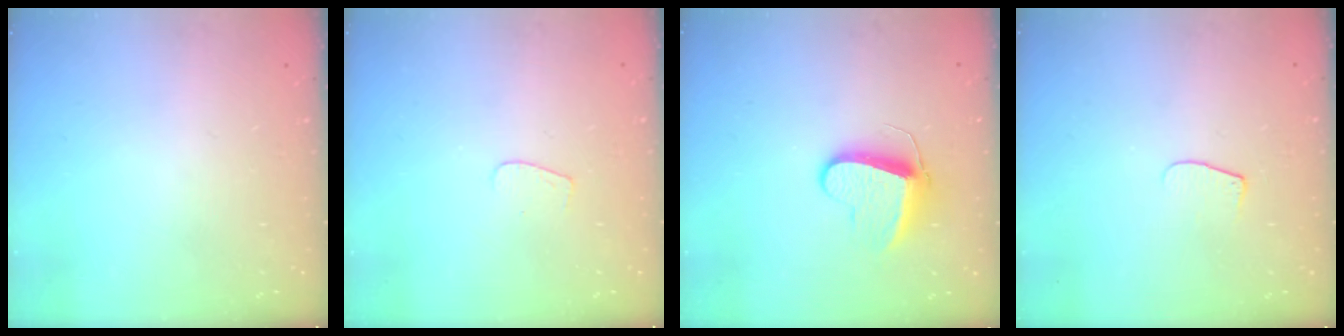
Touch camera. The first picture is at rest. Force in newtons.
{"total": 3.5, "press": 3.5, "slide": 0.3}
{"total": 10.3, "press": 10.2, "slide": 0.9}
{"total": 6.2, "press": 6.2, "slide": 0.7}